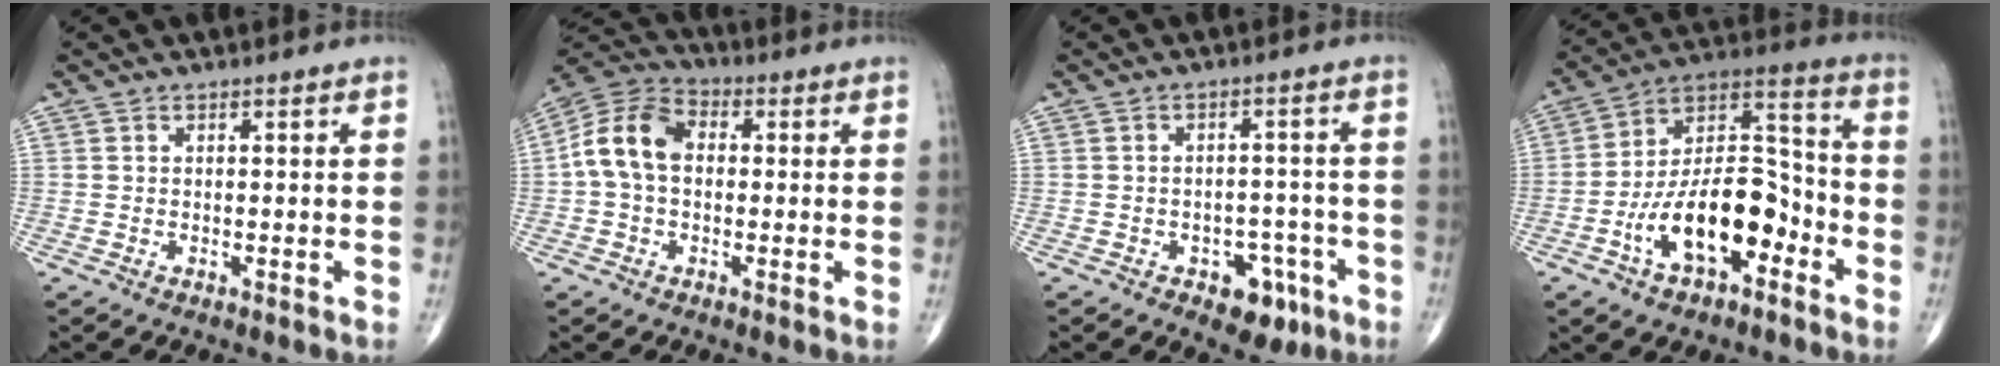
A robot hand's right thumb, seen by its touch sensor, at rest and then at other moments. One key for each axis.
{"total": 10.7, "fx": 0.4, "fy": 7.4, "fz": 7.7, "tx": -0.145, "ty": 0.033, "tz": -0.004}
{"total": 7.3, "fx": -3.7, "fy": 4.7, "fz": 4.2, "tx": -0.021, "ty": 0.029, "tz": -0.044}
{"total": 18.2, "fx": -7.1, "fy": 9.5, "fz": 13.8, "tx": -0.209, "ty": 0.063, "tz": -0.125}